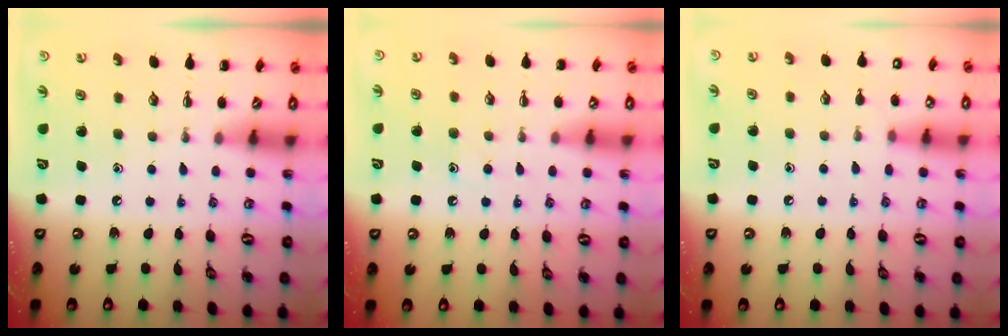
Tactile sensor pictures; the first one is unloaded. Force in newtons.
{"total": 6.0, "press": 5.9, "slide": 1.2}
{"total": 7.5, "press": 7.1, "slide": 2.4}